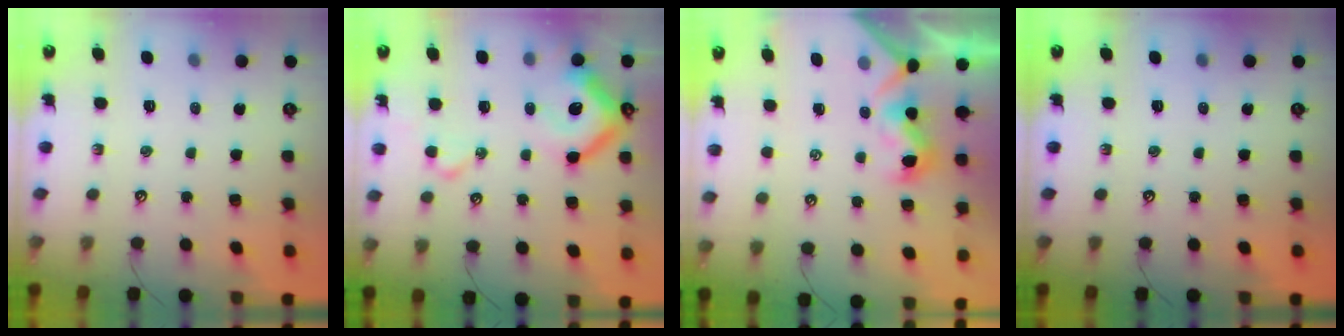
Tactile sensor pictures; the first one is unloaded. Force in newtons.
{"total": 14.3, "press": 14.2, "slide": 1.7}
{"total": 2.1, "press": 1.9, "slide": 0.9}
{"total": 0.0}